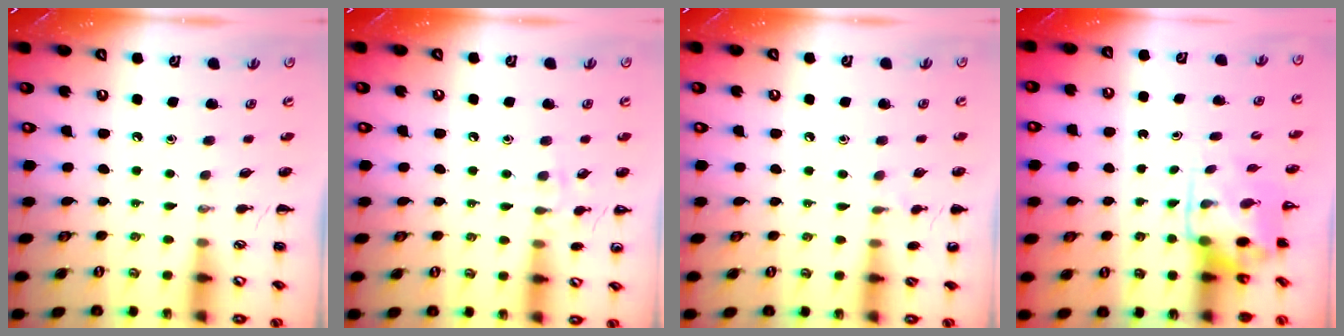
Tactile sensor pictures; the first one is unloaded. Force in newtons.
{"total": 6.7, "press": 6.4, "slide": 1.7}
{"total": 5.4, "press": 5.1, "slide": 1.6}
{"total": 3.4, "press": 3.3, "slide": 0.6}